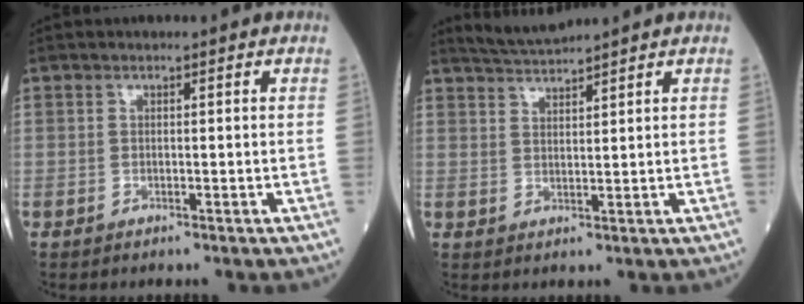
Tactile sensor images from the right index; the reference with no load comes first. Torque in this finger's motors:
{"motor_torque": [-0.16, 0.29, 0.02, 0.01]}